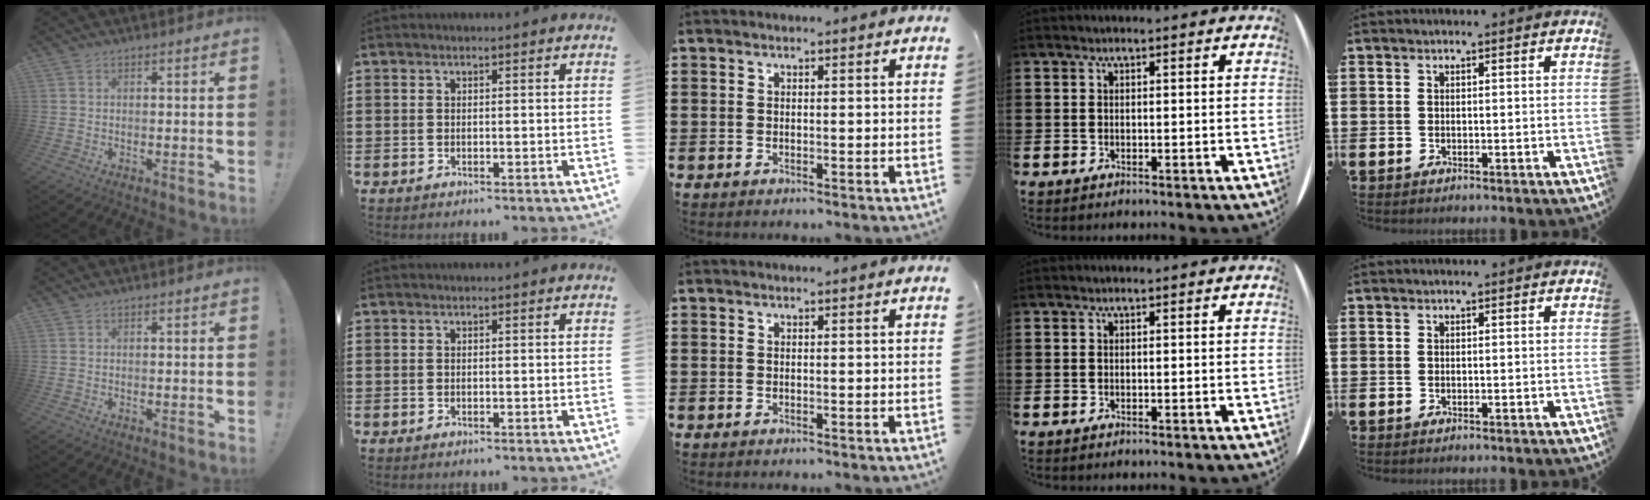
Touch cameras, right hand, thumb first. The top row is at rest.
{}